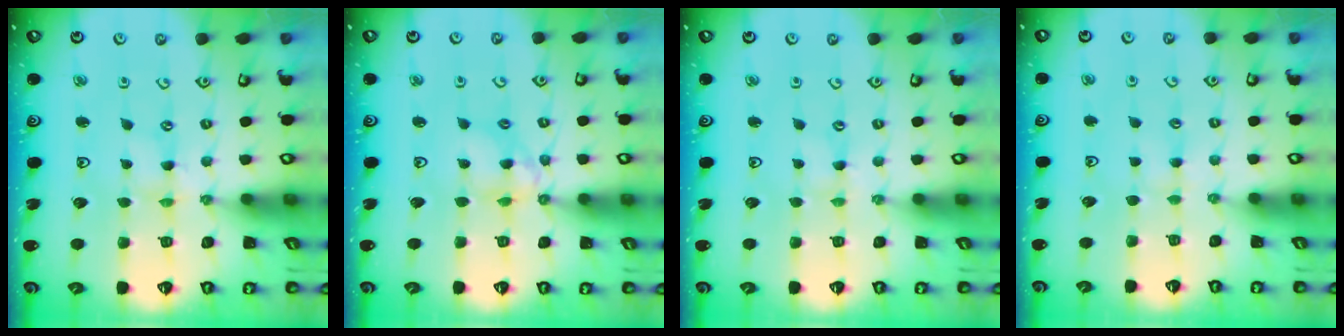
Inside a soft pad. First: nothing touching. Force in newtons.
{"total": 8.2, "press": 8.2, "slide": 0.6}
{"total": 0.0}
{"total": 2.2, "press": 2.2, "slide": 0.4}